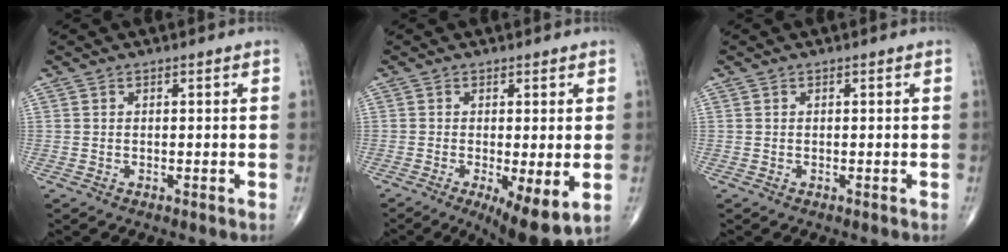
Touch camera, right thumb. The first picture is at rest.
{"total": 9.3, "force": [-2.6, 2.7, 8.5], "torque": [-0.133, -0.024, -0.036]}
{"total": 0.0}